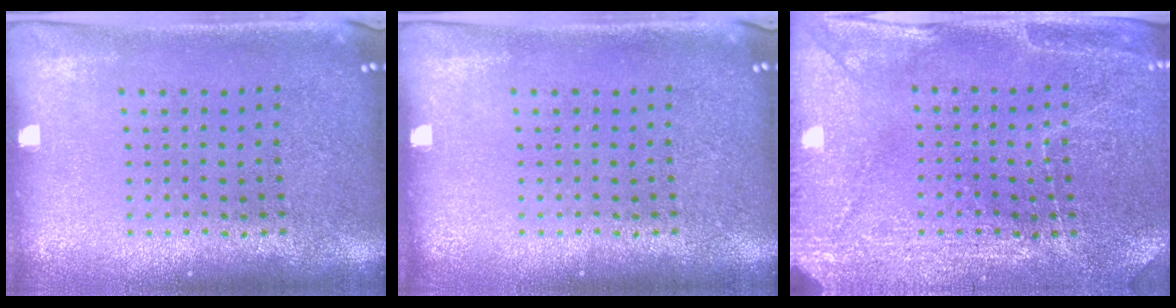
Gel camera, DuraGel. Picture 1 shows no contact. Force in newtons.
{"total": 0.0}
{"total": 2.9, "press": 2.8, "slide": 0.3}